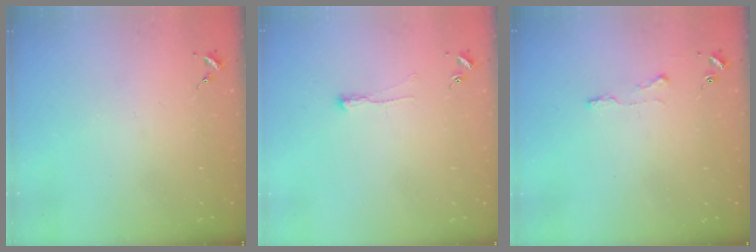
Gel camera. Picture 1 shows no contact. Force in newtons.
{"total": 4.1, "press": 4.0, "slide": 0.6}
{"total": 3.9, "press": 3.9, "slide": 0.3}